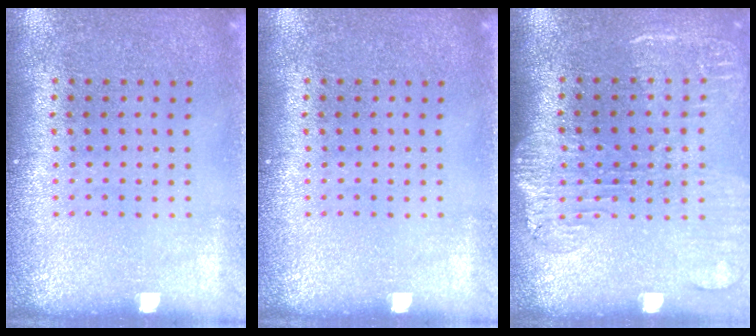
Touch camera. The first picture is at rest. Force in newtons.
{"total": 0.0}
{"total": 1.8, "press": 1.6, "slide": 0.9}